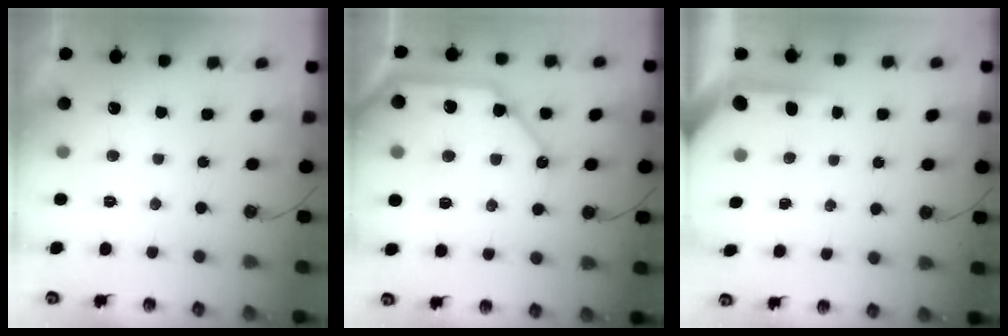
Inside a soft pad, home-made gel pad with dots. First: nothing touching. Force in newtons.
{"total": 19.9, "press": 19.7, "slide": 2.5}
{"total": 4.0, "press": 3.9, "slide": 0.3}